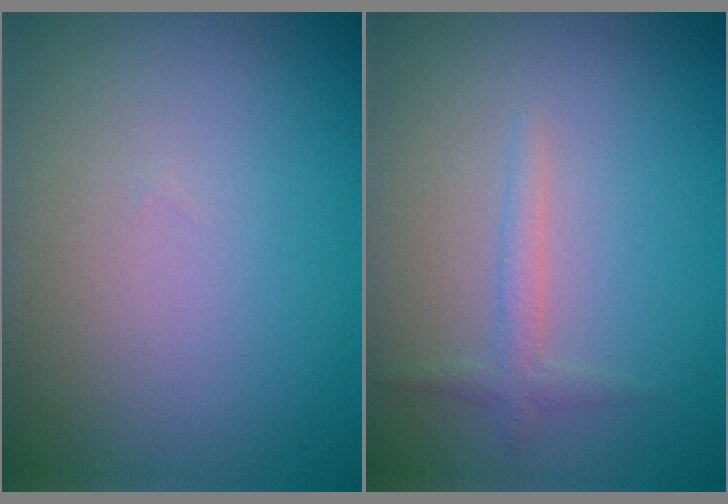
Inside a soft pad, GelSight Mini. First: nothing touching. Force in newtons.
{"total": 1.3, "press": 1.3, "slide": 0.0}